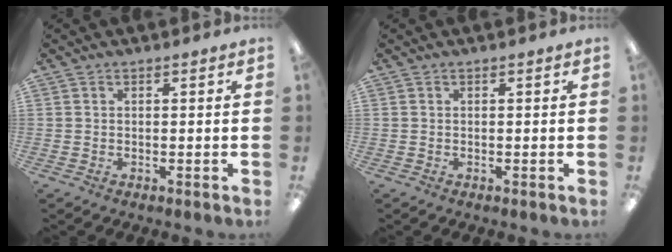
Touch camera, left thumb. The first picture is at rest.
{"total": 0.0}